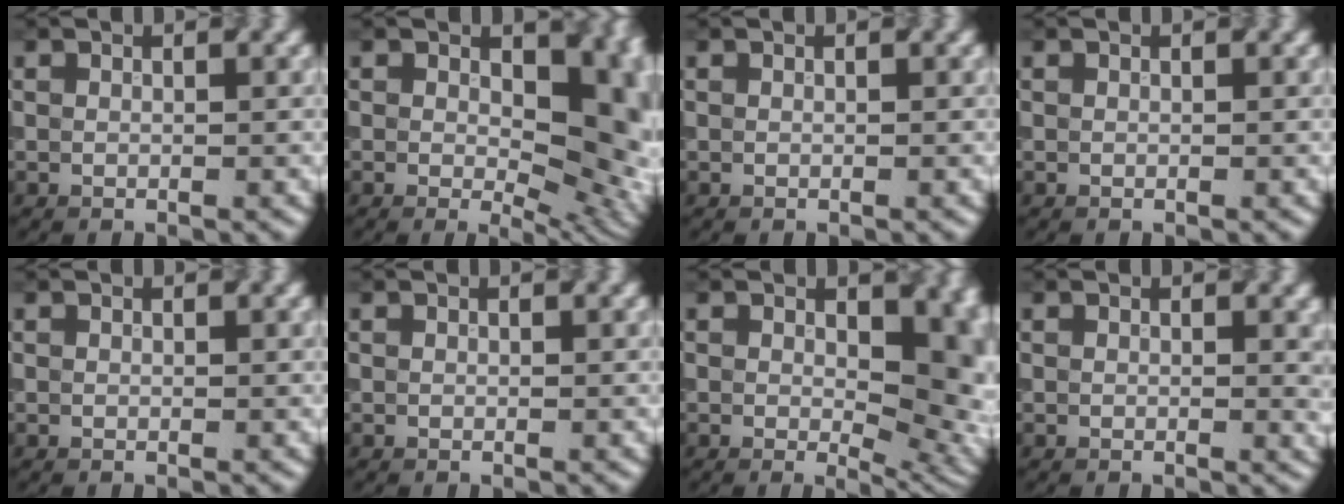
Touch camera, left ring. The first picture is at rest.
{"total": 10.6, "force": [0.5, 5.9, 8.8], "torque": [-0.089, -0.004, 0.017]}
{"total": 0.0}
{"total": 0.0}
{"total": 0.0}
{"total": 0.0}
{"total": 7.8, "force": [0.3, 4.1, 6.6], "torque": [-0.067, -0.001, 0.006]}
{"total": 1.5, "force": [0.4, 0.7, 1.3], "torque": [-0.011, -0.002, 0.009]}